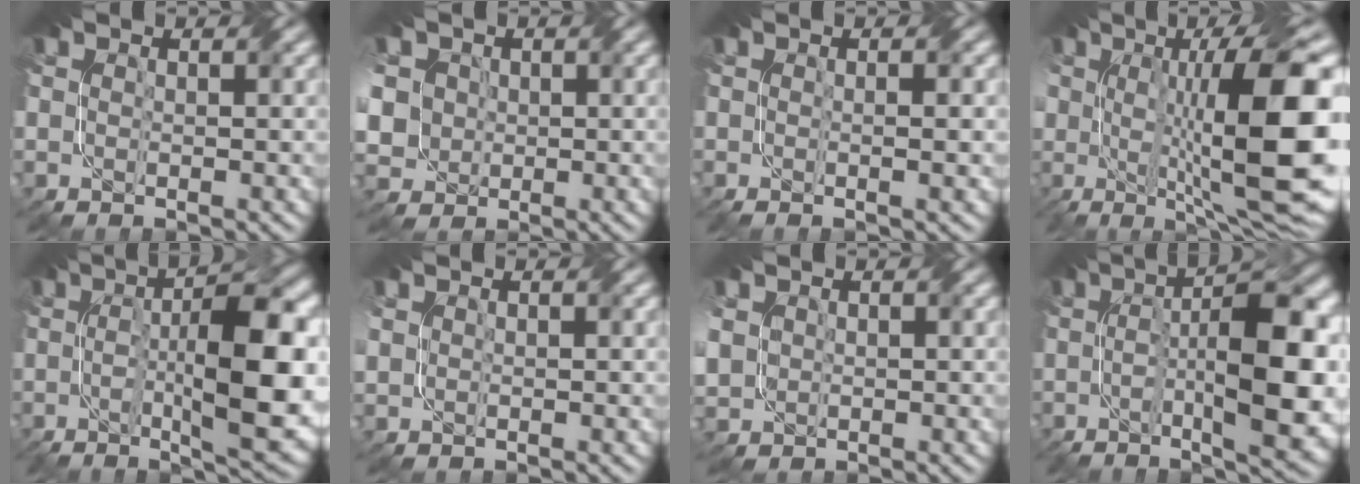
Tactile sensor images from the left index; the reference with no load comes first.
{"total": 9.4, "force": [0.6, 8.2, 4.4], "torque": [-0.110, 0.015, -0.025]}
{"total": 1.8, "force": [0.0, 0.3, 1.8], "torque": [-0.022, -0.005, -0.007]}
{"total": 15.3, "force": [0.9, 4.1, 14.8], "torque": [-0.210, 0.004, 0.014]}
{"total": 11.7, "force": [-0.3, 3.2, 11.3], "torque": [-0.178, -0.007, 0.002]}
{"total": 1.1, "force": [0.4, 1.0, 0.2], "torque": [-0.008, -0.001, 0.008]}
{"total": 3.7, "force": [0.5, 3.3, 1.7], "torque": [-0.063, 0.000, 0.013]}
{"total": 11.4, "force": [-0.5, 3.0, 11.0], "torque": [-0.169, -0.004, -0.004]}